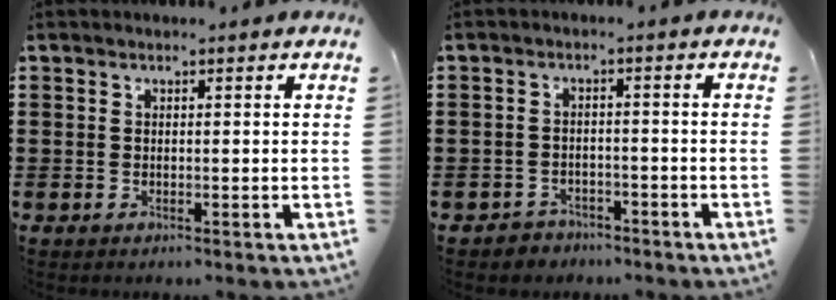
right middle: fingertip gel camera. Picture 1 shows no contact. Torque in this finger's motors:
{"motor_torque": [2.14, 0.00, 0.06, 0.01]}